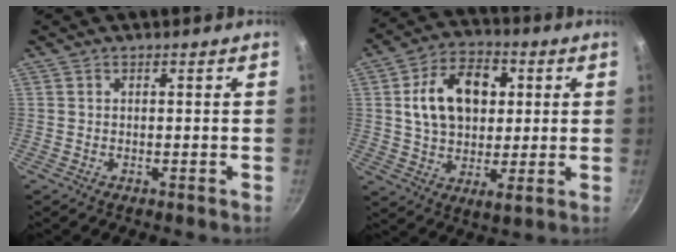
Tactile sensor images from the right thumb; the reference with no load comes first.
{"total": 16.1, "force": [3.5, 10.7, 11.4], "torque": [-0.163, 0.002, 0.049]}